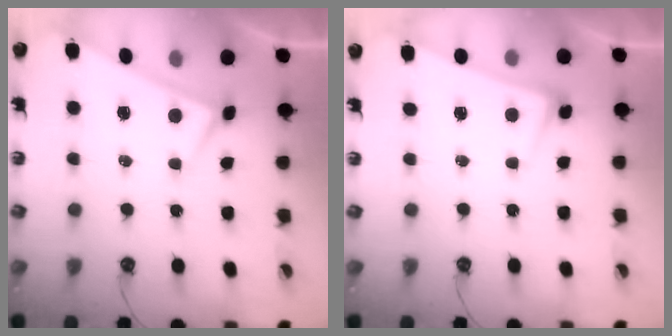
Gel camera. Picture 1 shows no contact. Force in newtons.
{"total": 0.8, "press": 0.7, "slide": 0.5}